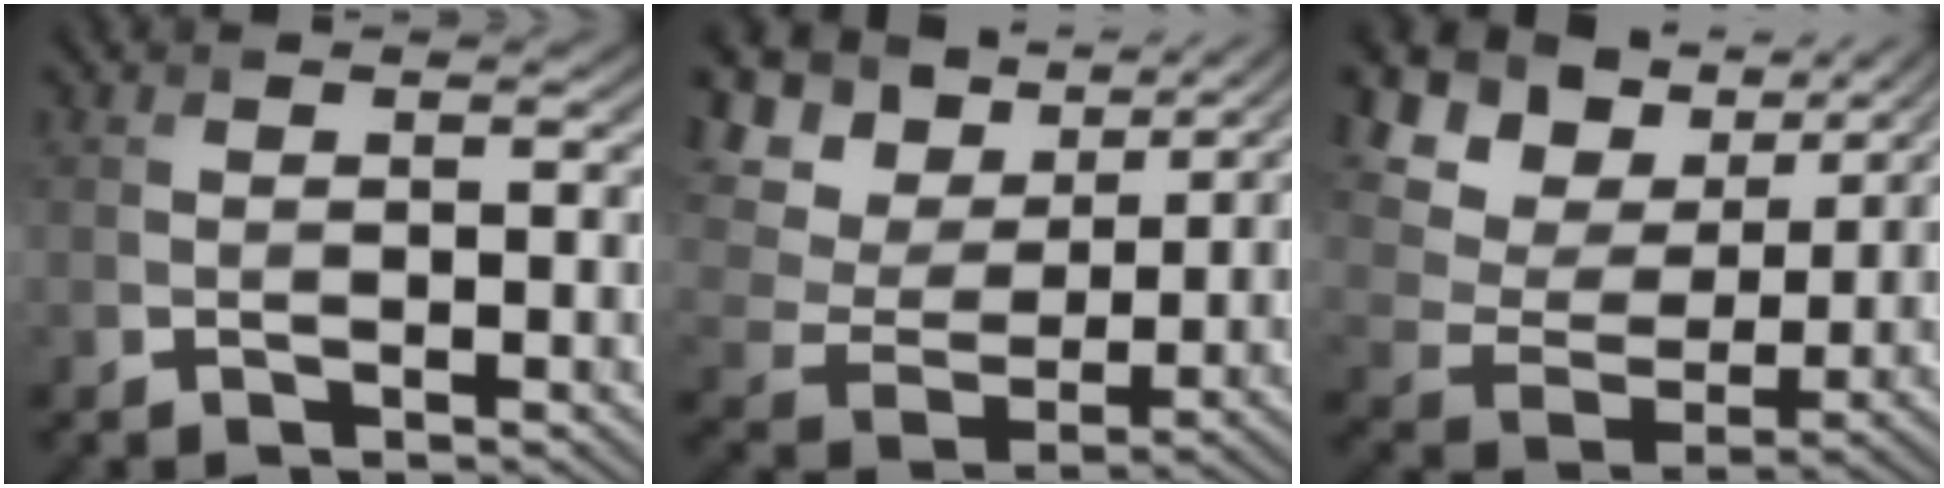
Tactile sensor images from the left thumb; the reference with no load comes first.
{"total": 14.2, "force": [6.8, 9.8, 7.7], "torque": [-0.218, 0.034, 0.130]}
{"total": 16.1, "force": [8.1, 11.2, 8.3], "torque": [-0.230, 0.033, 0.164]}